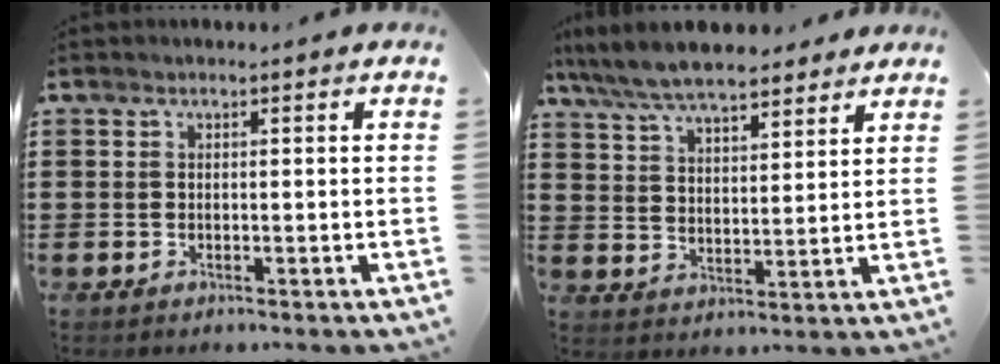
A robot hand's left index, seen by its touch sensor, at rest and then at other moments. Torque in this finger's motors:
{"motor_torque": [2.14, 0.00, 1.05, 0.21]}